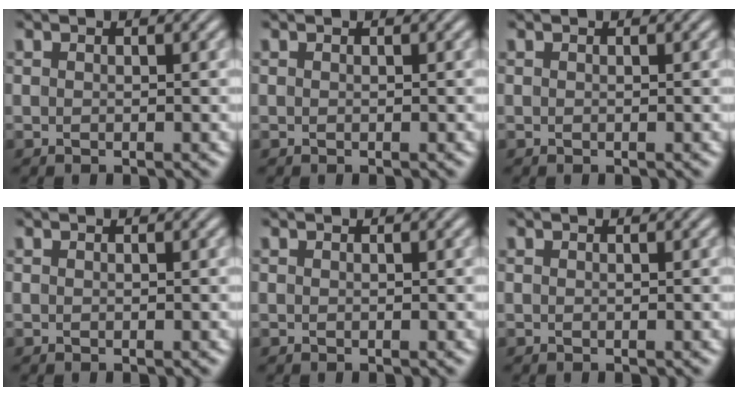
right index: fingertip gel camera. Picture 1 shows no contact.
{"total": 0.0}
{"total": 0.0}
{"total": 0.0}
{"total": 0.0}
{"total": 0.0}